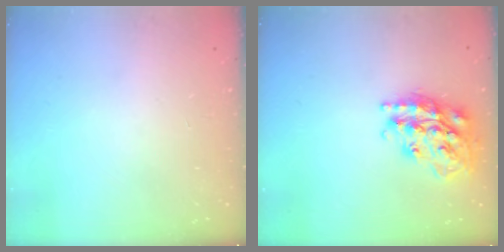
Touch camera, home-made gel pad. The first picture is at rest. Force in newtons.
{"total": 21.4, "press": 21.4, "slide": 1.6}